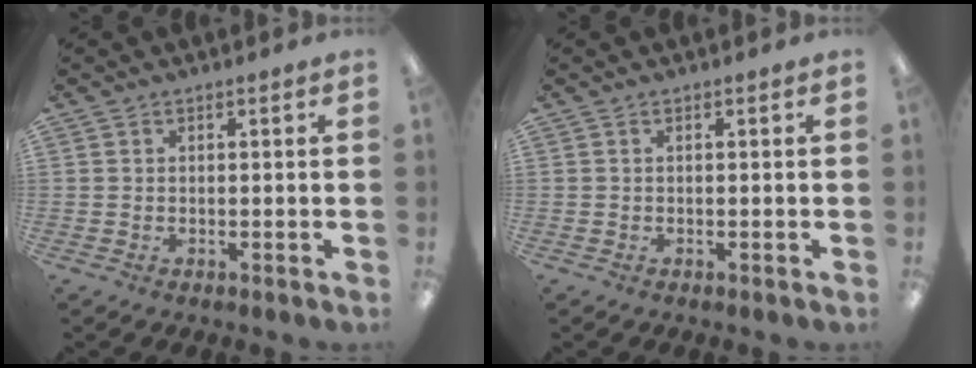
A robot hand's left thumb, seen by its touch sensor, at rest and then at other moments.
{"total": 0.0}